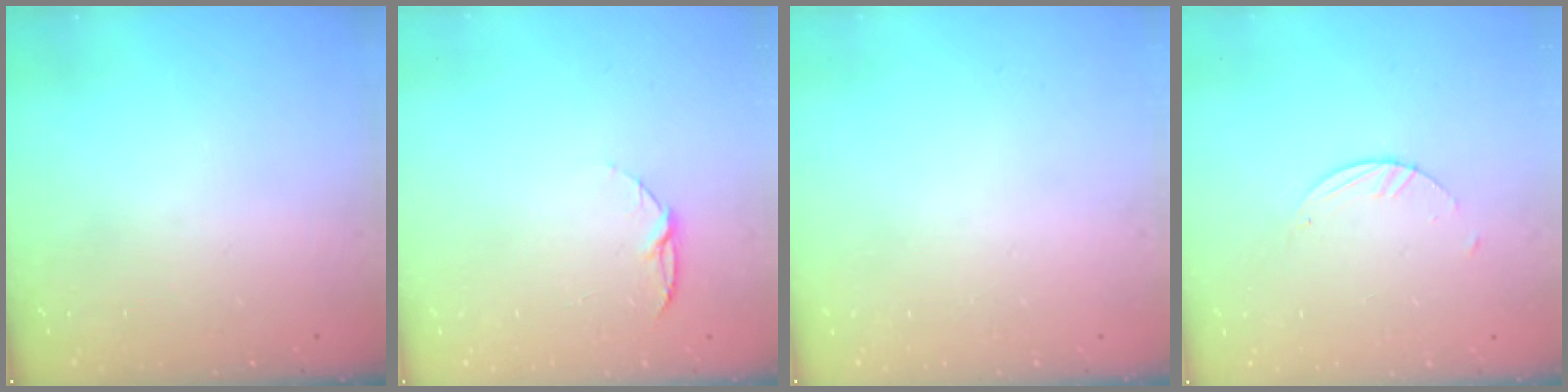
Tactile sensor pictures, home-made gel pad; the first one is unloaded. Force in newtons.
{"total": 4.9, "press": 4.8, "slide": 0.6}
{"total": 0.0}
{"total": 1.8, "press": 1.8, "slide": 0.1}